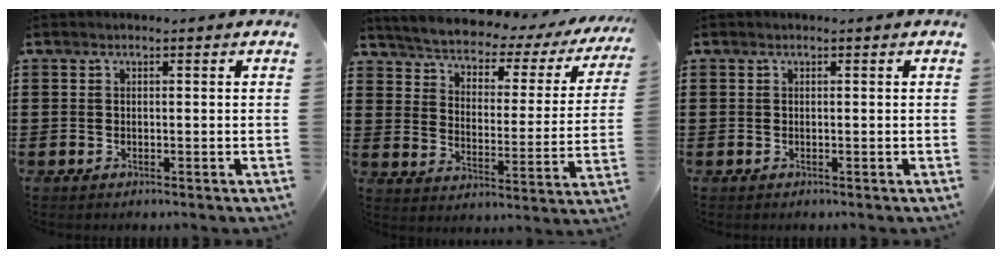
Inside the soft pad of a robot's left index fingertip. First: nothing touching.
{"total": 3.2, "force": [3.0, 0.4, 1.1], "torque": [-0.043, -0.031, 0.040]}
{"total": 0.0}